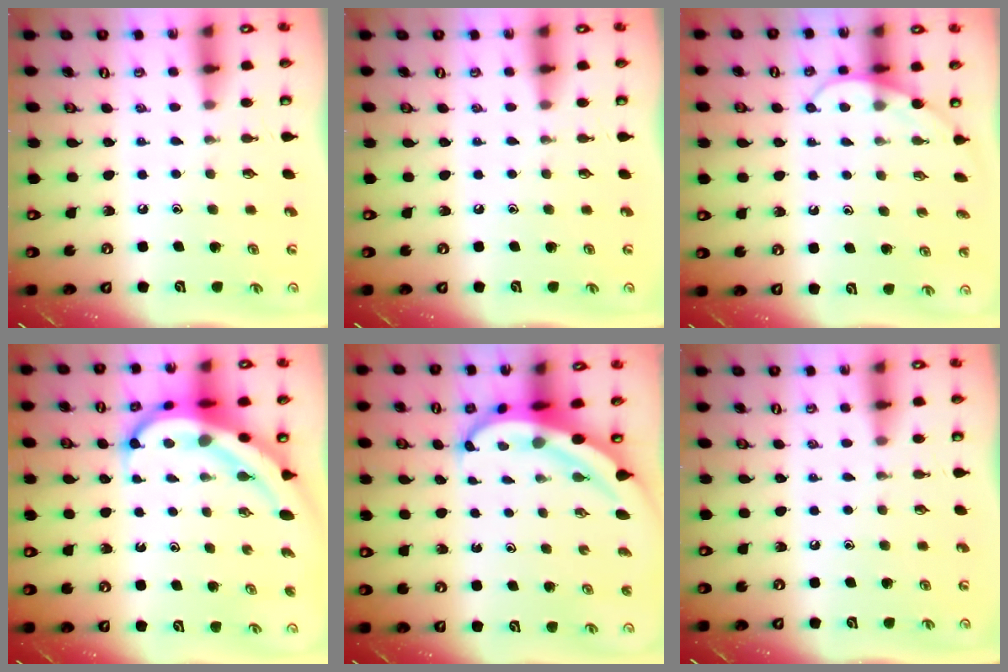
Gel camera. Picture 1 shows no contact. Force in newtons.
{"total": 0.0}
{"total": 4.4, "press": 4.4, "slide": 0.4}
{"total": 10.1, "press": 10.1, "slide": 1.1}
{"total": 6.1, "press": 6.0, "slide": 1.5}
{"total": 0.0}